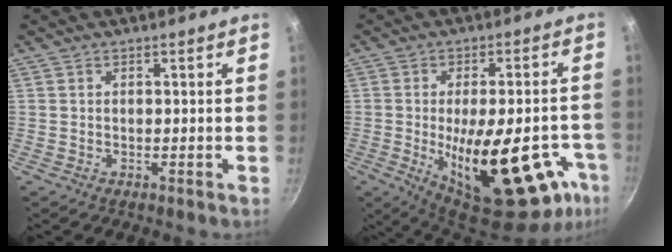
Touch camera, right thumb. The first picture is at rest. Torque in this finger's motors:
{"motor_torque": [2.63, 2.38, 2.04, -0.25, 0.50]}